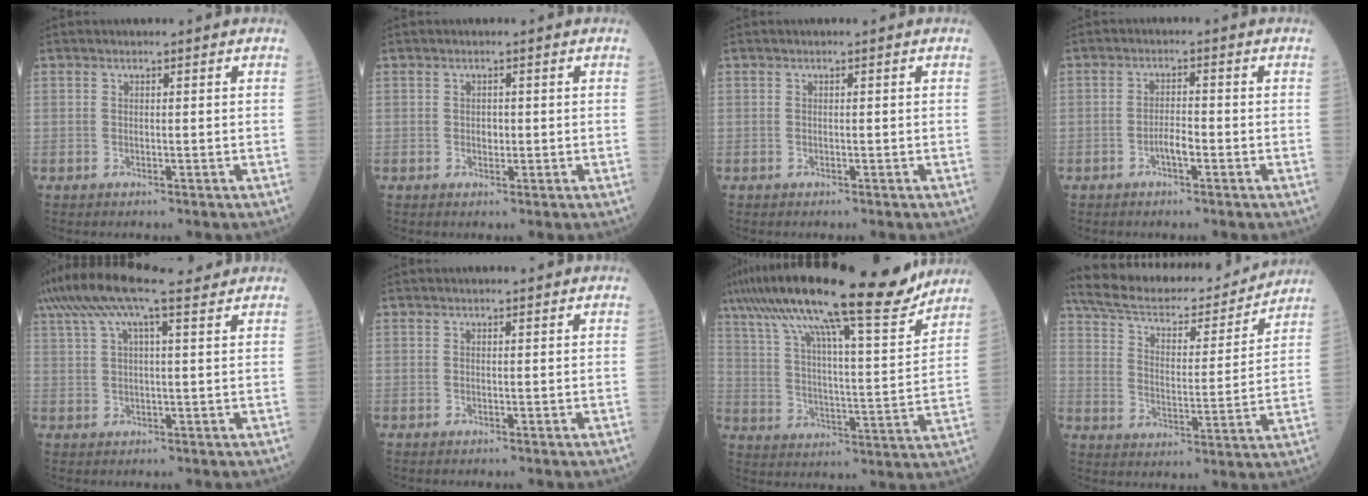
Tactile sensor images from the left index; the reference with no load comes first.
{"total": 0.9, "force": [0.1, 0.7, 0.6], "torque": [-0.011, 0.000, 0.002]}
{"total": 0.0}
{"total": 2.4, "force": [-1.2, 0.6, 2.0], "torque": [-0.035, 0.003, -0.023]}
{"total": 14.5, "force": [11.3, 2.4, 8.8], "torque": [-0.179, 0.054, 0.185]}
{"total": 0.9, "force": [0.8, 0.2, 0.3], "torque": [-0.009, 0.011, 0.011]}
{"total": 24.4, "force": [19.6, 2.3, 14.4], "torque": [-0.253, 0.020, 0.297]}
{"total": 22.1, "force": [19.8, 5.0, 8.3], "torque": [-0.150, 0.016, 0.296]}